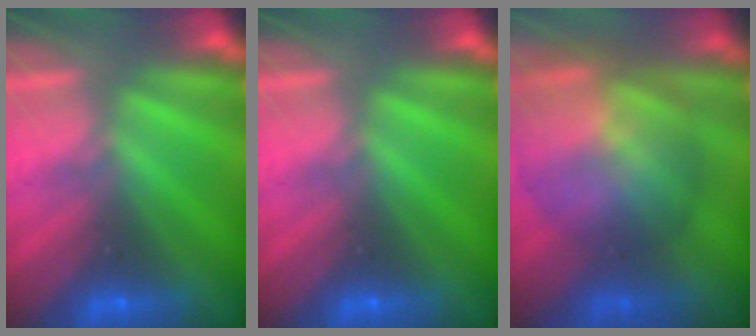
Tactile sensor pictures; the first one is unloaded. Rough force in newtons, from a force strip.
{"total": 0.0}
{"total": 6.8}